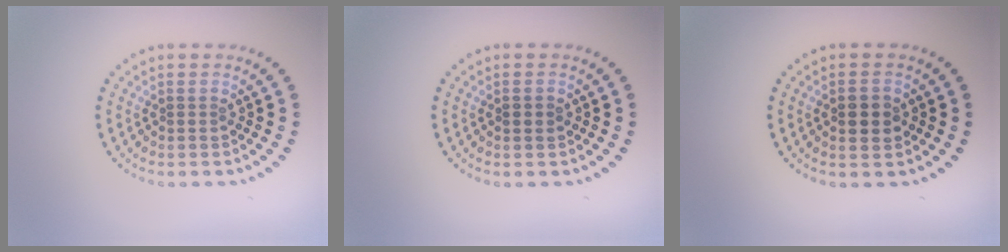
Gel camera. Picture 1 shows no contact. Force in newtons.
{"total": 1.2, "press": 1.2, "slide": 0.1}
{"total": 2.4, "press": 2.4, "slide": 0.2}